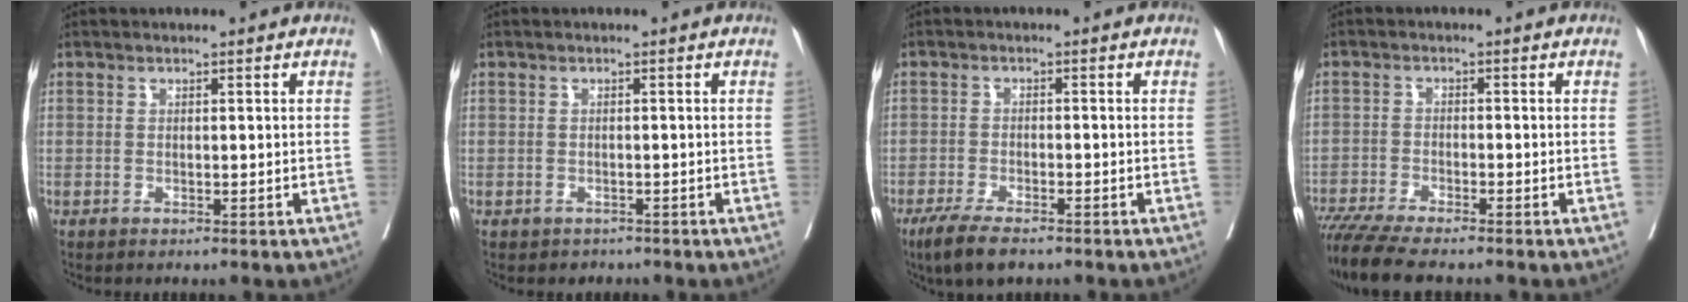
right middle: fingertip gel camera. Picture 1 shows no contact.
{"total": 1.6, "force": [-1.3, 1.0, -0.1], "torque": [-0.005, 0.001, -0.021]}
{"total": 6.5, "force": [-4.8, 1.6, 4.1], "torque": [-0.071, -0.012, -0.081]}
{"total": 9.4, "force": [-8.1, 0.8, 4.7], "torque": [-0.072, -0.017, -0.133]}